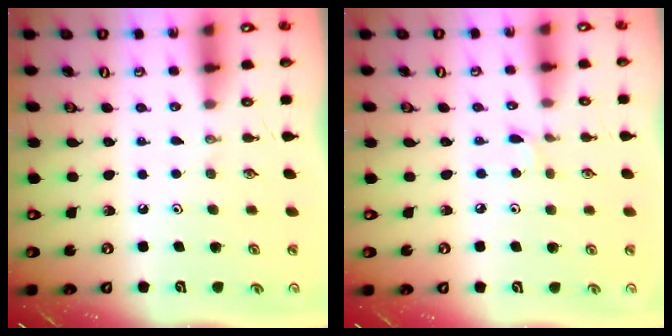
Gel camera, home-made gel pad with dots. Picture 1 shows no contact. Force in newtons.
{"total": 1.8, "press": 1.7, "slide": 0.2}